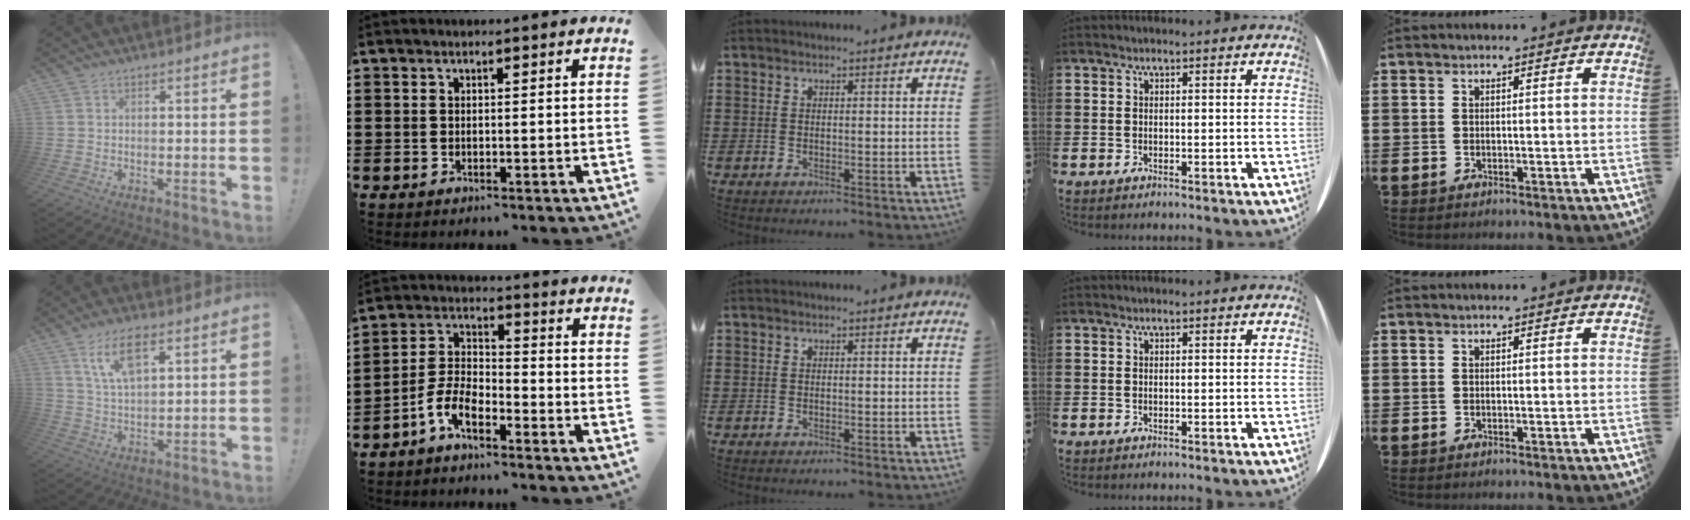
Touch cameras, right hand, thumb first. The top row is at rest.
{"thumb": {"total": 9.5, "force": [5.1, 3.9, 7.0], "torque": [-0.129, -0.007, 0.091]}, "index": {"total": 6.1, "force": [-4.2, 2.2, 3.8], "torque": [-0.102, 0.001, -0.089]}}